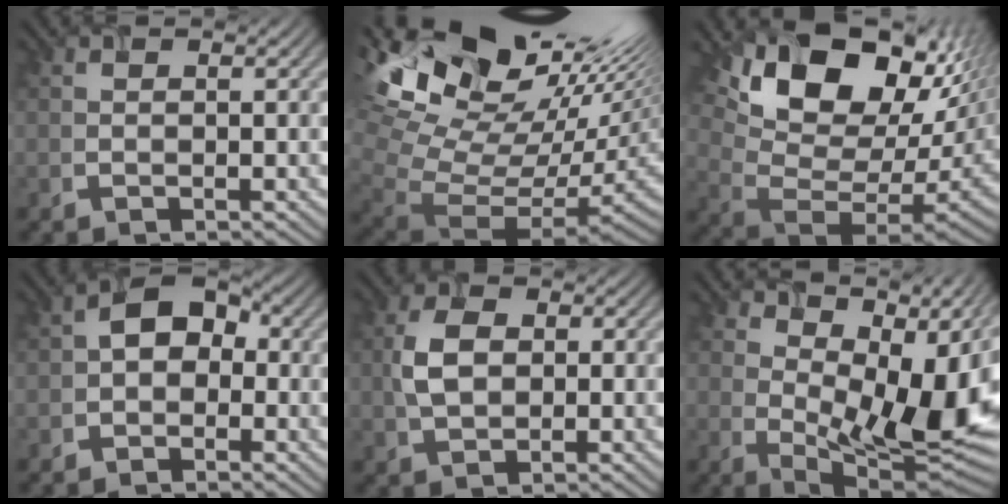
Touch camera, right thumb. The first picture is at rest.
{"total": 16.9, "force": [7.5, 9.3, 11.9], "torque": [-0.197, 0.019, 0.187]}
{"total": 17.1, "force": [7.8, 9.9, 11.4], "torque": [-0.218, -0.003, 0.160]}
{"total": 4.4, "force": [-0.8, 3.3, 2.7], "torque": [-0.042, 0.009, -0.019]}
{"total": 4.8, "force": [-0.5, 3.3, 3.3], "torque": [-0.078, -0.001, -0.006]}
{"total": 13.1, "force": [4.4, 6.2, 10.6], "torque": [-0.173, -0.007, 0.090]}